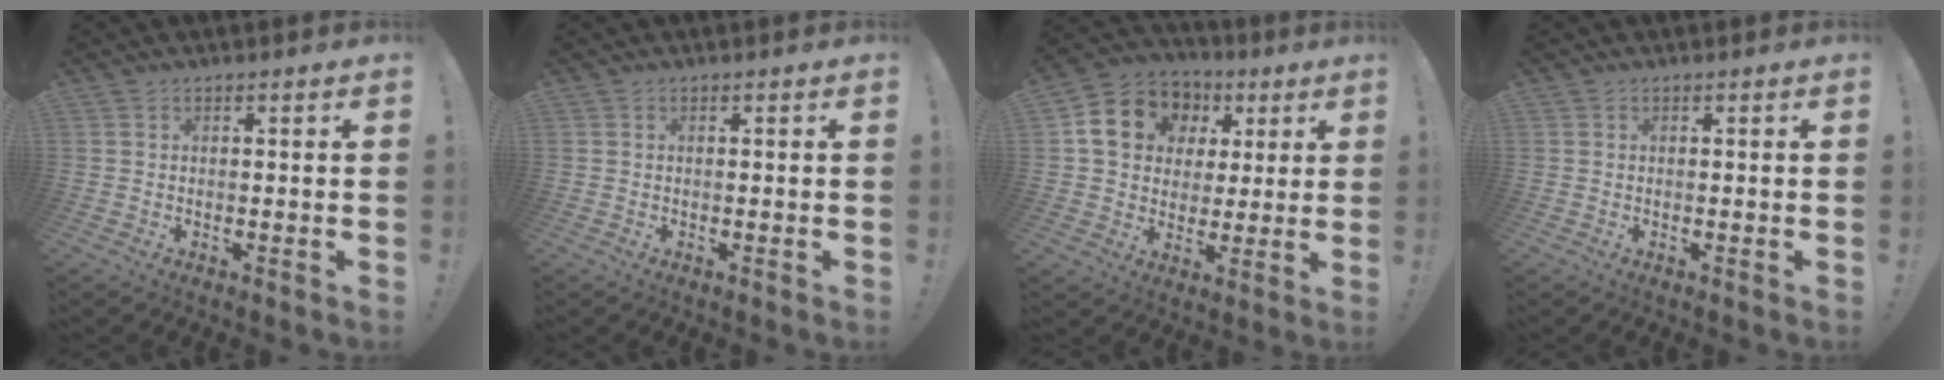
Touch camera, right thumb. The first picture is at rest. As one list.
[{"total": 0.0}, {"total": 14.3, "force": [5.0, 11.9, 6.3], "torque": [-0.093, -0.011, 0.105]}, {"total": 0.0}]